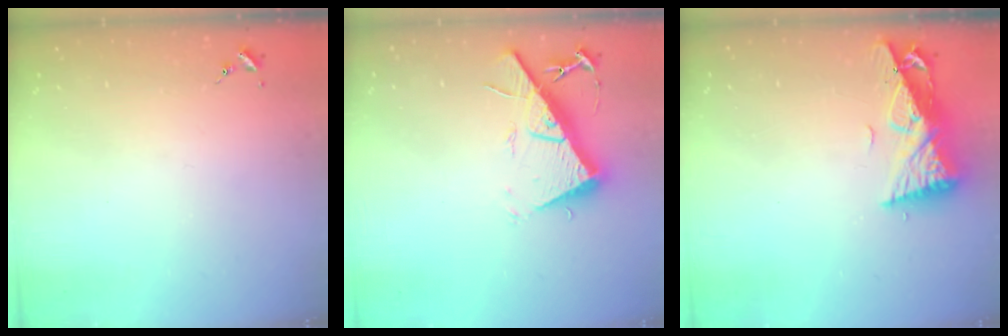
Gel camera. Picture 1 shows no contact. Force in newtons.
{"total": 14.6, "press": 14.6, "slide": 0.4}
{"total": 10.1, "press": 10.0, "slide": 1.4}